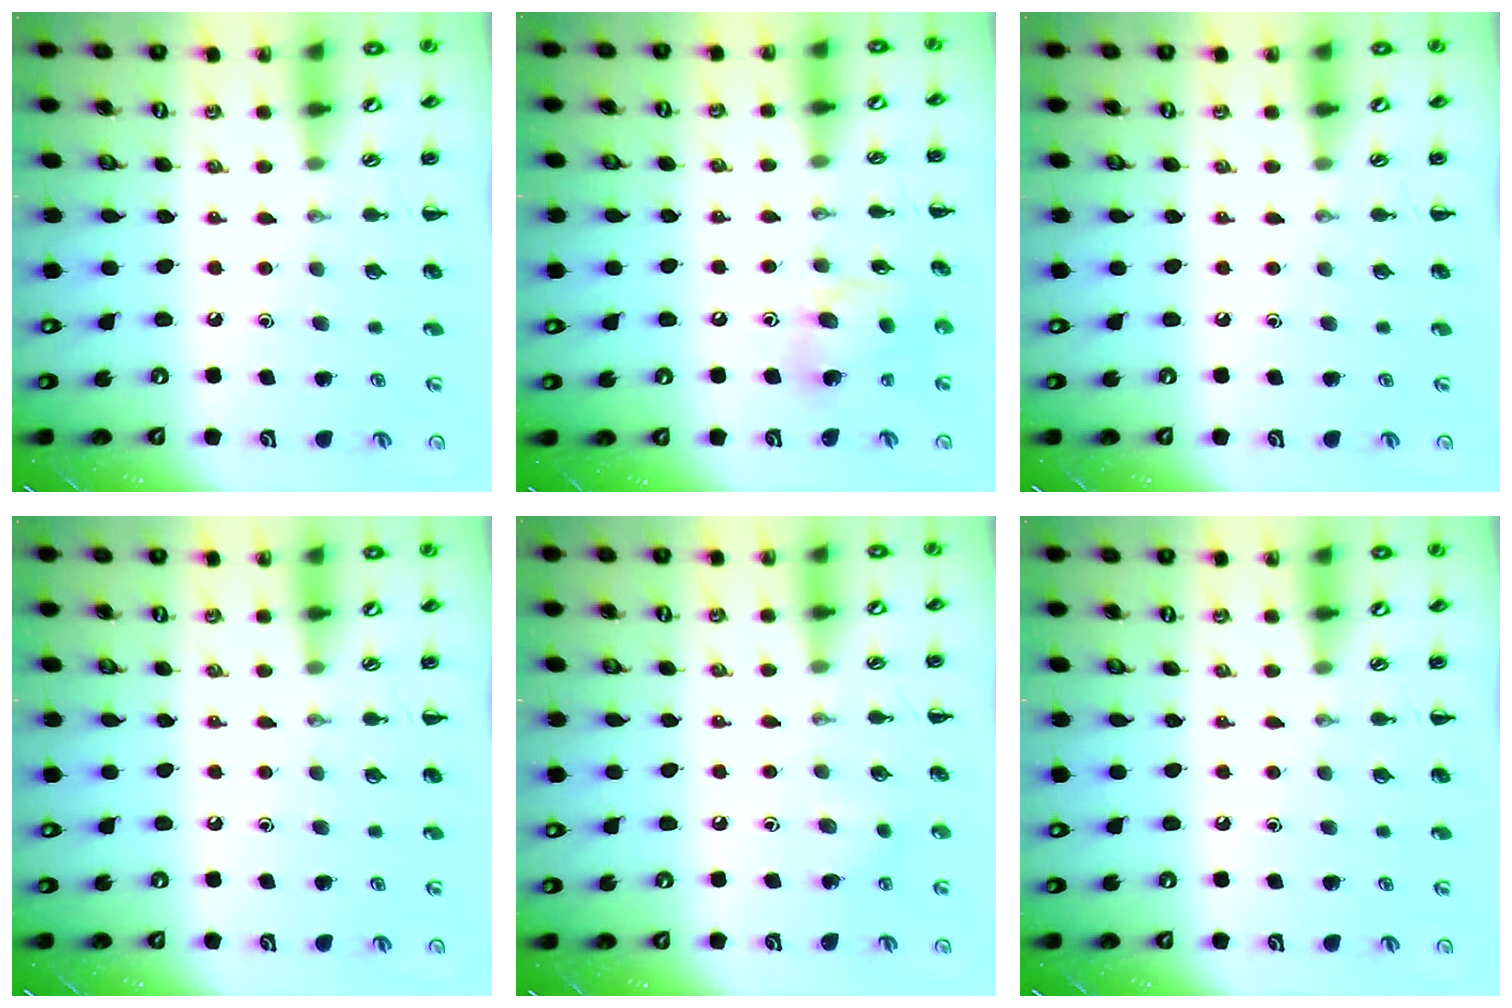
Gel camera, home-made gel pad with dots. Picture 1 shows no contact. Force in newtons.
{"total": 12.0, "press": 11.9, "slide": 1.6}
{"total": 0.0}
{"total": 0.0}
{"total": 4.4, "press": 4.3, "slide": 1.1}
{"total": 0.0}